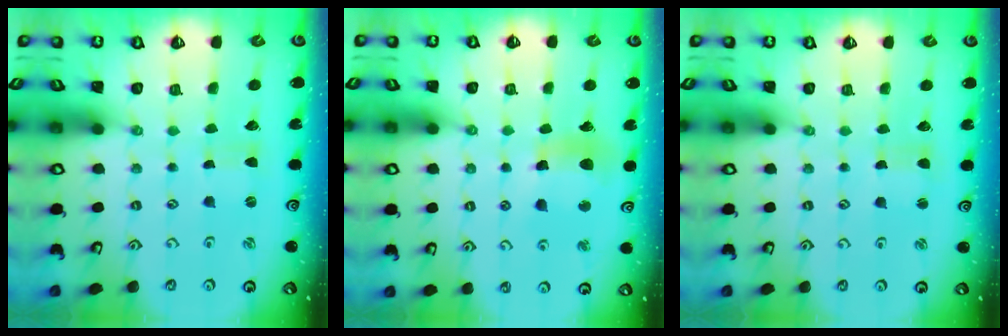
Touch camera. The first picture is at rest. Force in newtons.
{"total": 10.3, "press": 10.2, "slide": 1.4}
{"total": 1.3, "press": 1.3, "slide": 0.3}